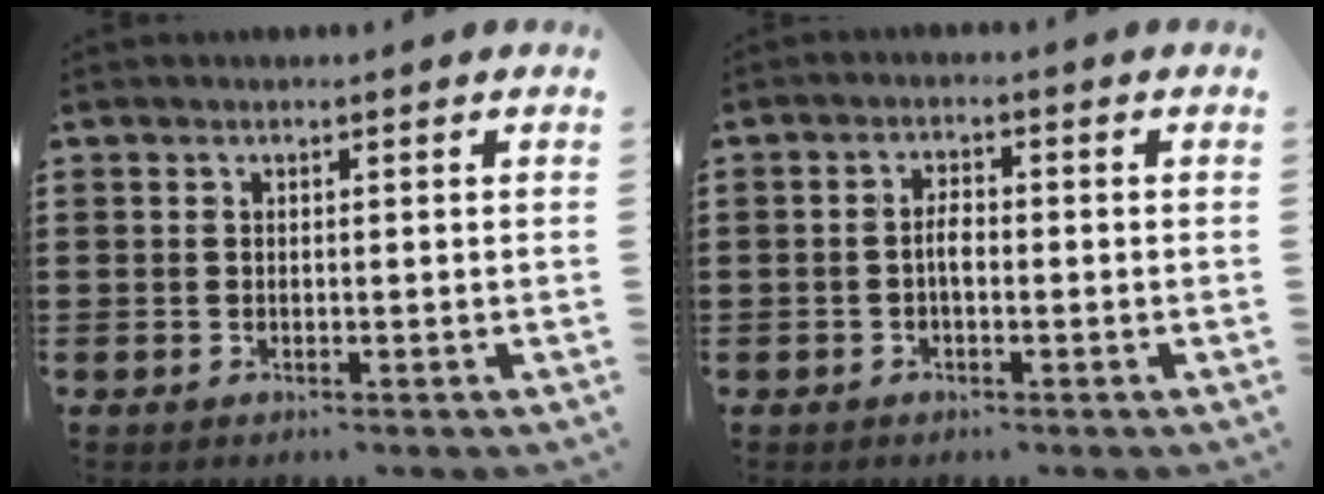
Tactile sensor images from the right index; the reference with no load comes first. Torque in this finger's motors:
{"motor_torque": [2.14, 0.00, 0.06, 0.02]}